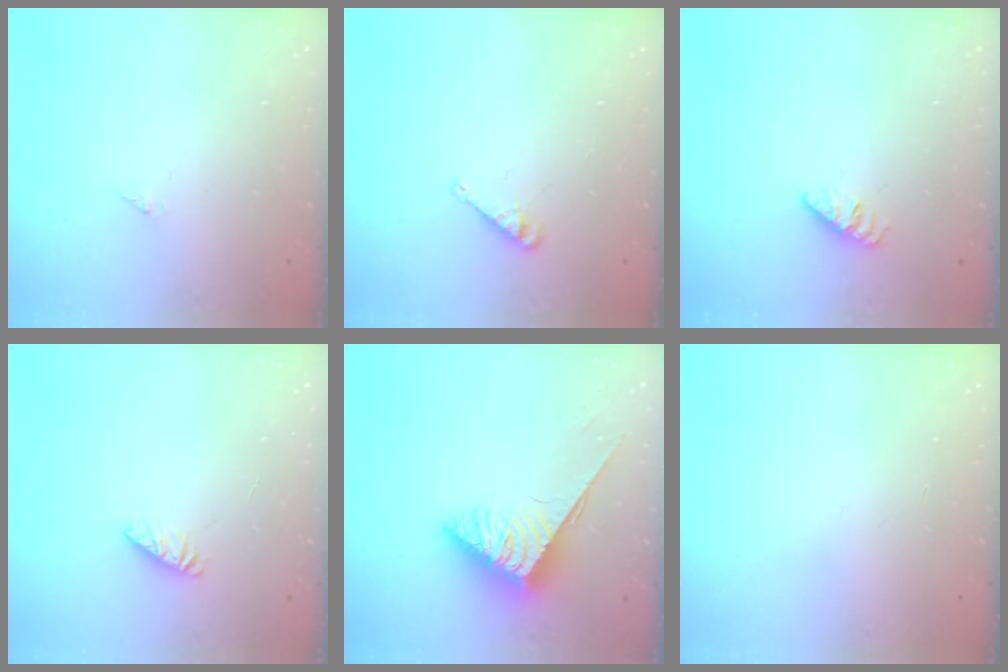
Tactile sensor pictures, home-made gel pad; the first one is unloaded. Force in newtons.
{"total": 5.0, "press": 5.0, "slide": 0.0}
{"total": 0.0}
{"total": 1.8, "press": 1.8, "slide": 0.3}
{"total": 3.8, "press": 3.8, "slide": 0.6}
{"total": 0.0}